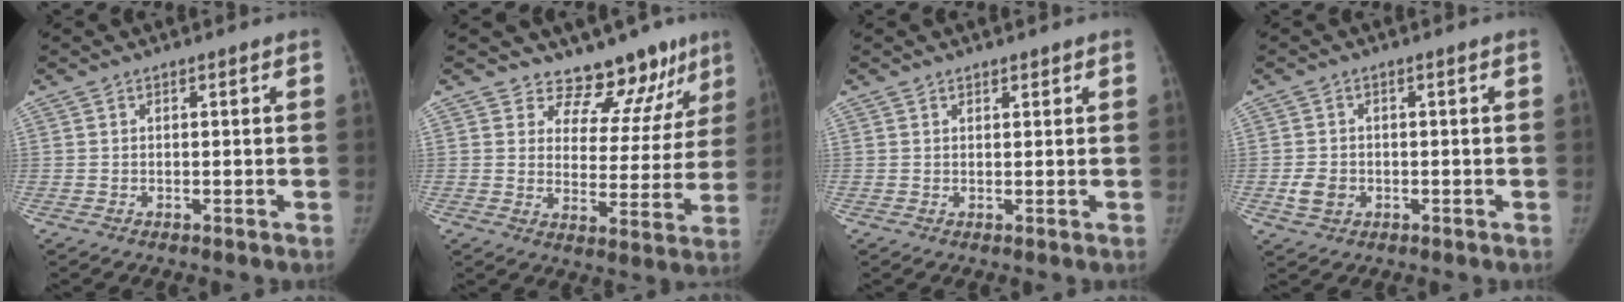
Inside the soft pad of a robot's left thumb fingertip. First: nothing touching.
{"total": 12.9, "force": [11.1, 5.9, 2.9], "torque": [0.016, -0.088, 0.139]}
{"total": 0.9, "force": [0.8, 0.4, 0.2], "torque": [0.003, -0.006, 0.011]}
{"total": 3.6, "force": [-0.9, 2.9, 1.9], "torque": [-0.029, 0.002, -0.011]}